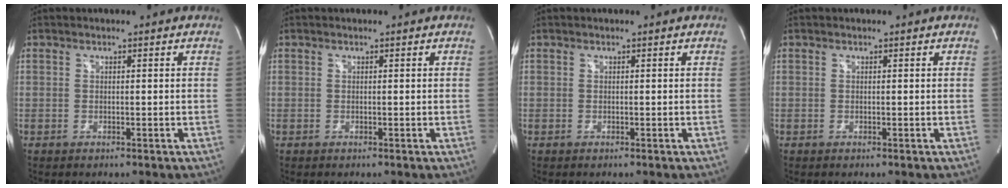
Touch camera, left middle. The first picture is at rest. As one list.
[{"total": 0.0}, {"total": 0.0}, {"total": 0.0}]